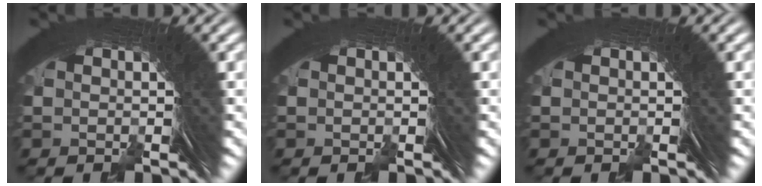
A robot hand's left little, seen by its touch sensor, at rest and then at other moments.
{"total": 0.0}
{"total": 0.0}